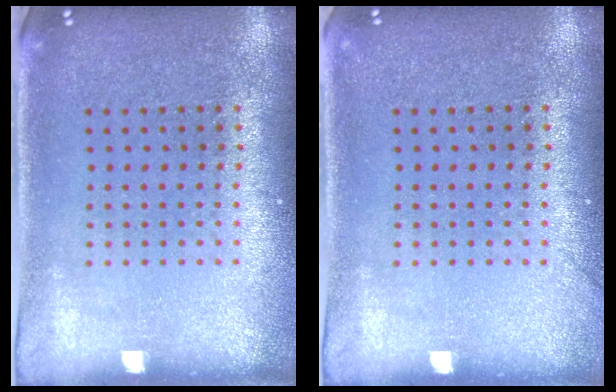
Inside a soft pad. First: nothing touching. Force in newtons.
{"total": 0.5, "press": 0.5, "slide": 0.1}